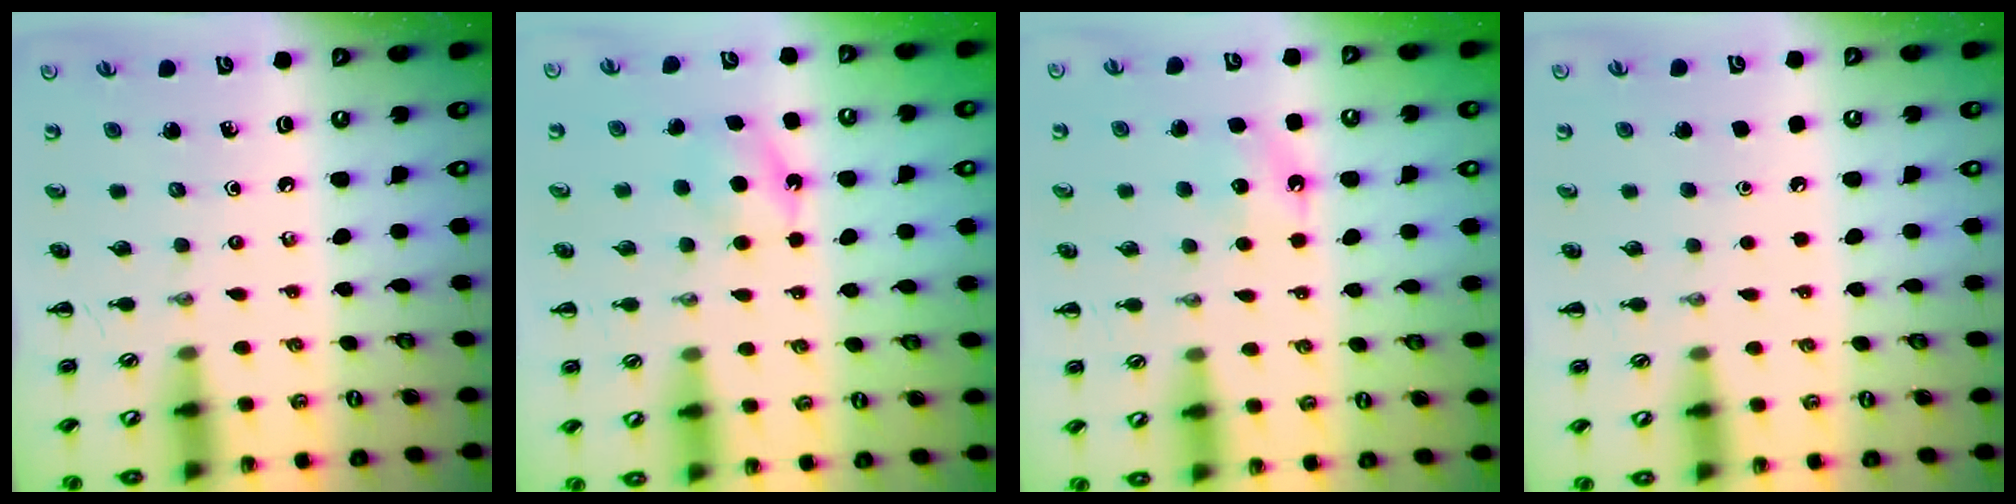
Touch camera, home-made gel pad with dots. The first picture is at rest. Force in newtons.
{"total": 5.3, "press": 5.0, "slide": 1.5}
{"total": 6.9, "press": 6.6, "slide": 1.8}
{"total": 1.7, "press": 1.7, "slide": 0.1}